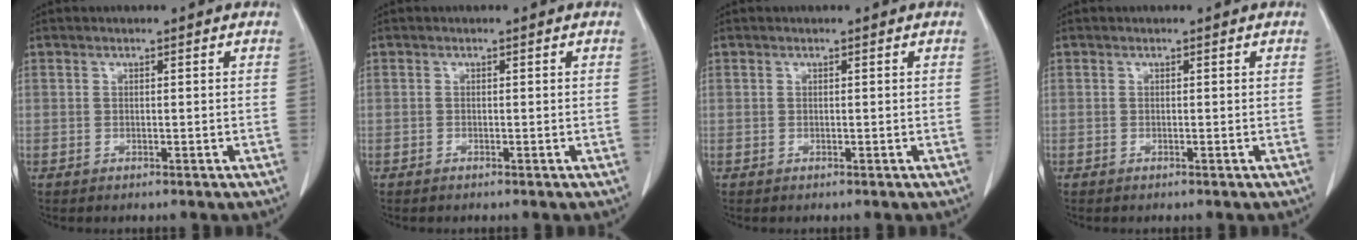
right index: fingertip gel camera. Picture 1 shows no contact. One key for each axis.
{"total": 0.0}
{"total": 0.0}
{"total": 0.0}